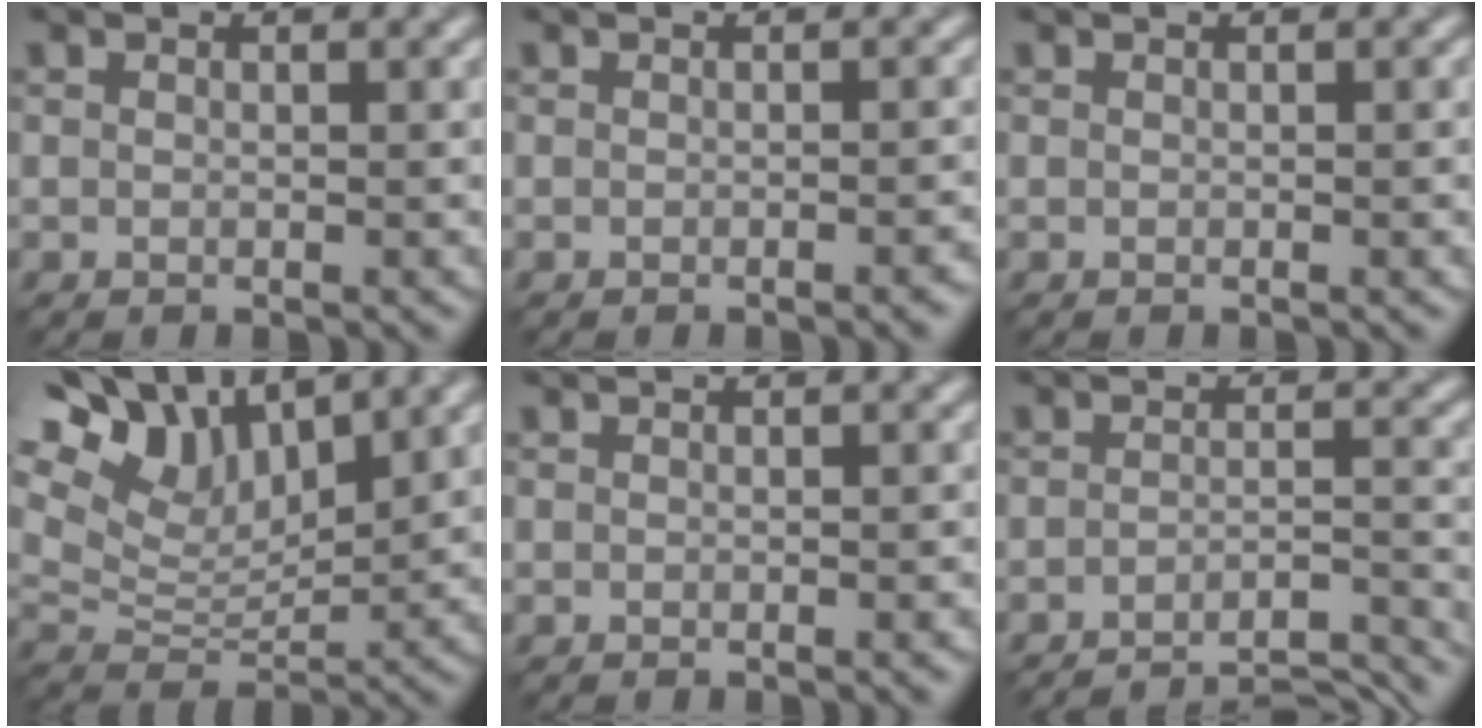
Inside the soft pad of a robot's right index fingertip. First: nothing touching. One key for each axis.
{"total": 1.6, "fx": -0.6, "fy": 0.4, "fz": 1.4, "tx": -0.009, "ty": 0.002, "tz": -0.012}
{"total": 1.1, "fx": -0.2, "fy": 0.3, "fz": 1.0, "tx": -0.006, "ty": 0.002, "tz": -0.006}
{"total": 12.5, "fx": 7.8, "fy": 6.5, "fz": 7.4, "tx": -0.170, "ty": 0.043, "tz": 0.130}
{"total": 0.9, "fx": -0.4, "fy": 0.2, "fz": 0.8, "tx": -0.004, "ty": 0.001, "tz": -0.008}
{"total": 8.8, "fx": -8.0, "fy": 1.6, "fz": 3.3, "tx": -0.032, "ty": 0.014, "tz": -0.096}